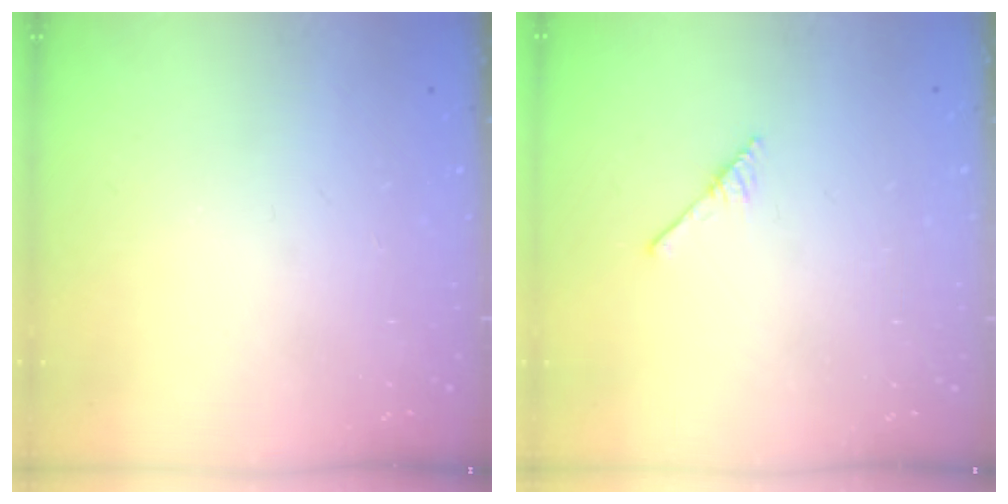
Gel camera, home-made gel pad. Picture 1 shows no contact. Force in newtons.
{"total": 2.9, "press": 2.9, "slide": 0.3}